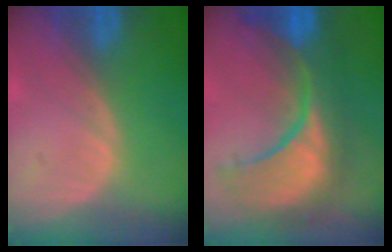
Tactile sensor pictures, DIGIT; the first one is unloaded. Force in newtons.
{"total": 11.8, "press": 10.8, "slide": 4.8}